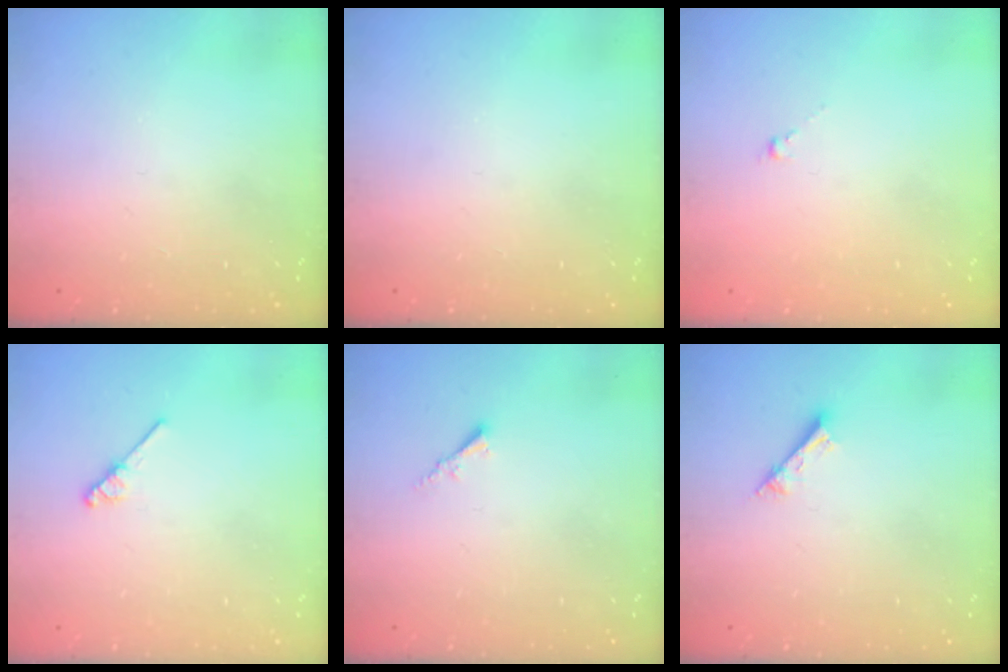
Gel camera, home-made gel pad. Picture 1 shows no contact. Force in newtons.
{"total": 0.0}
{"total": 0.5, "press": 0.3, "slide": 0.4}
{"total": 3.7, "press": 3.7, "slide": 0.4}
{"total": 1.7, "press": 1.6, "slide": 0.4}
{"total": 2.6, "press": 2.6, "slide": 0.1}